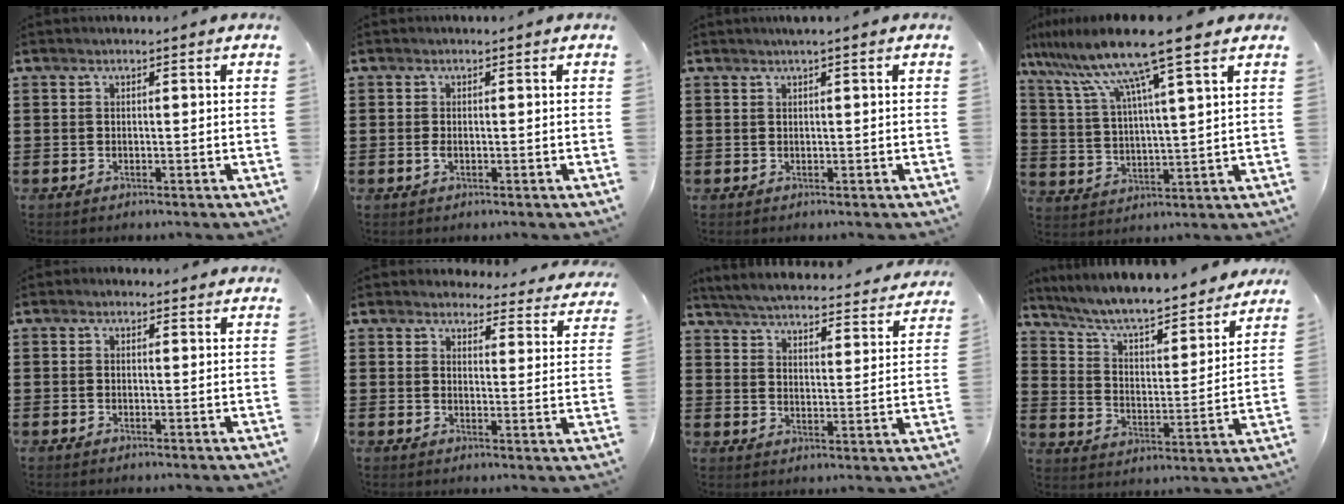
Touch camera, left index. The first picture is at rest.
{"total": 1.0, "force": [-0.4, 0.3, 0.9], "torque": [-0.018, -0.002, -0.007]}
{"total": 0.8, "force": [0.5, -0.1, 0.7], "torque": [-0.012, -0.001, 0.009]}
{"total": 12.4, "force": [9.1, -0.4, 8.3], "torque": [-0.192, -0.035, 0.148]}
{"total": 0.7, "force": [0.4, 0.5, 0.3], "torque": [-0.008, 0.004, 0.008]}
{"total": 3.8, "force": [3.7, 0.7, 0.5], "torque": [-0.021, -0.021, 0.064]}
{"total": 4.8, "force": [4.8, -0.2, 0.8], "torque": [-0.041, -0.039, 0.078]}
{"total": 6.7, "force": [6.3, 0.4, 2.4], "torque": [-0.075, -0.050, 0.103]}